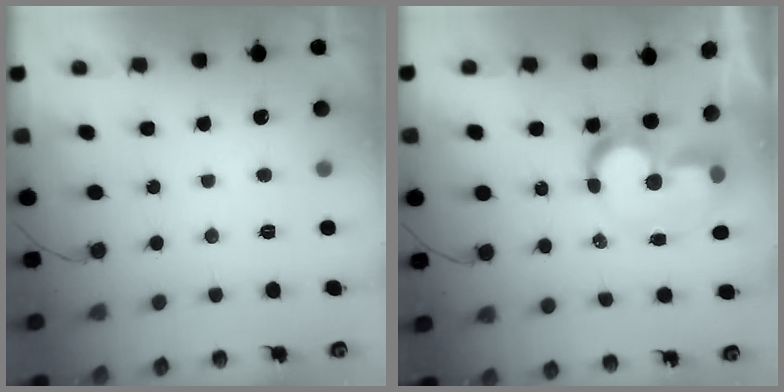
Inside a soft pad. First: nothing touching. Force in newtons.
{"total": 10.6, "press": 10.5, "slide": 1.0}